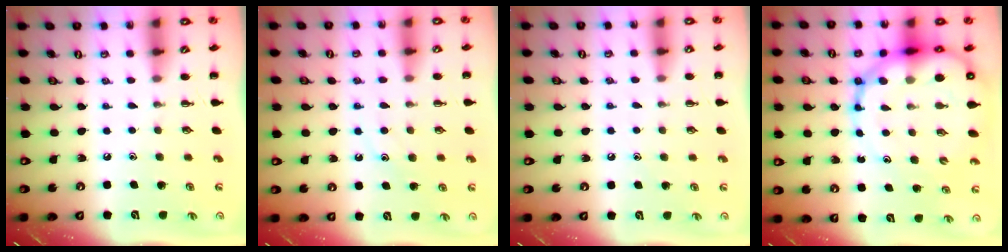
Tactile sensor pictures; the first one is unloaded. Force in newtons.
{"total": 10.7, "press": 10.6, "slide": 1.4}
{"total": 5.6, "press": 5.3, "slide": 1.9}
{"total": 20.8, "press": 20.1, "slide": 5.4}